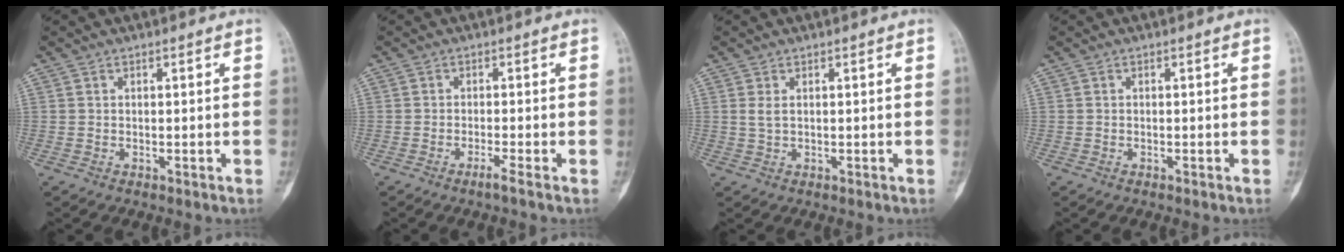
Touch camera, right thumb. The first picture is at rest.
{"total": 1.4, "force": [-1.0, -0.4, 0.9], "torque": [-0.026, 0.000, -0.022]}
{"total": 1.3, "force": [0.5, 0.6, 1.0], "torque": [-0.028, 0.005, 0.018]}
{"total": 0.0}